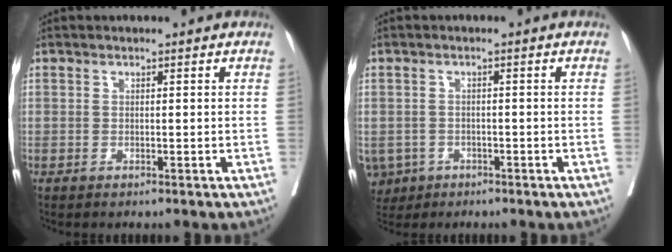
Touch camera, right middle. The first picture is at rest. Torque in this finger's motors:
{"motor_torque": [0.52, -0.20, 1.05, 0.21]}